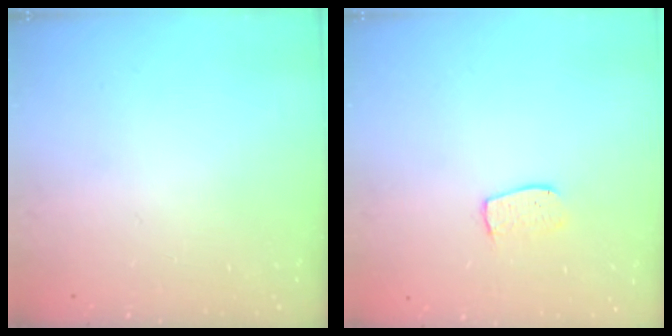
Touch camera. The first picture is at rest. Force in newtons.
{"total": 6.3, "press": 6.2, "slide": 0.5}